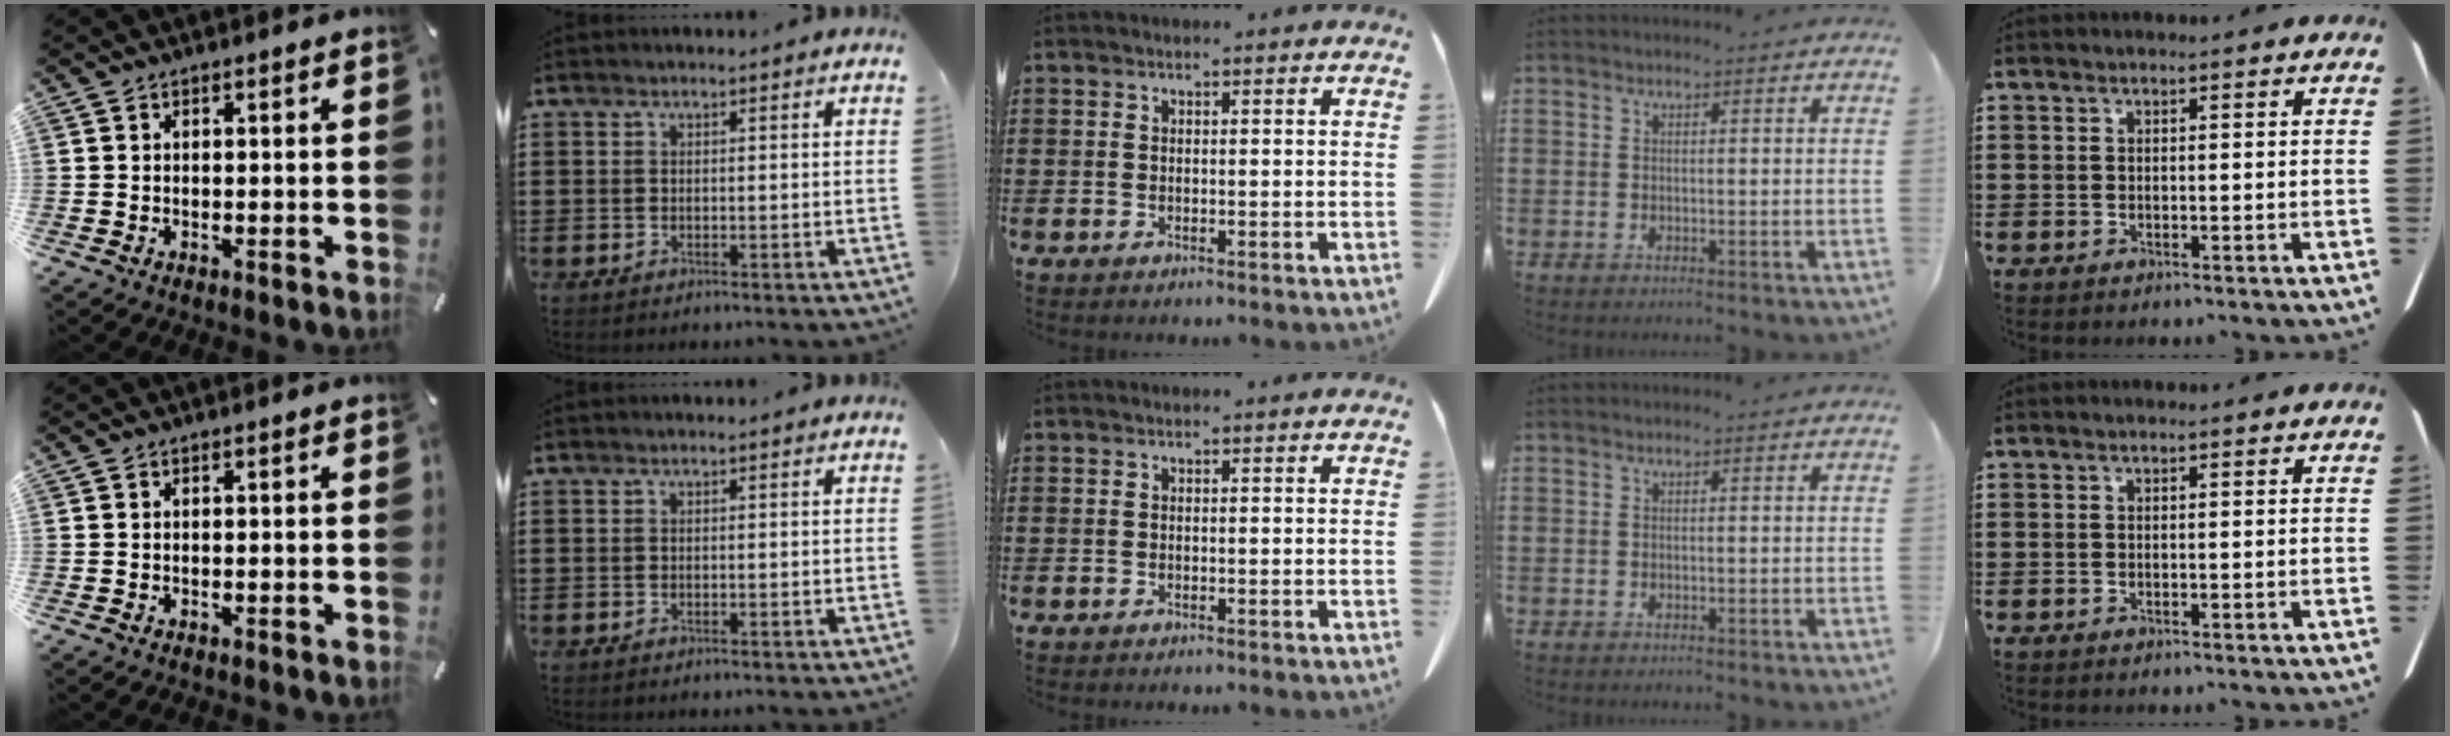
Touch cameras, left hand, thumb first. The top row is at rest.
{}